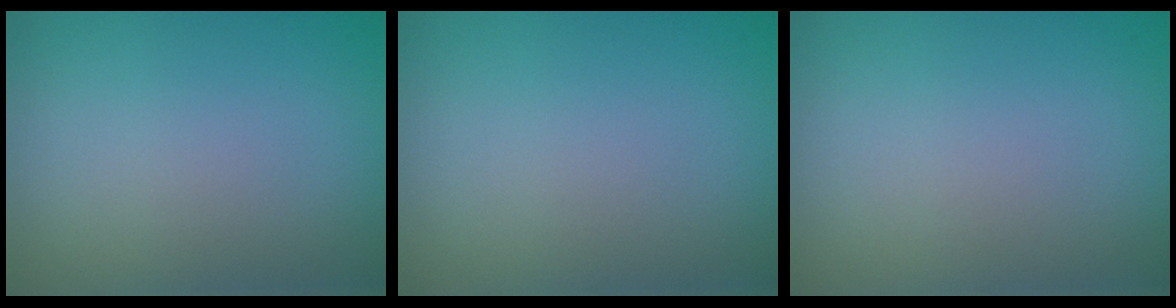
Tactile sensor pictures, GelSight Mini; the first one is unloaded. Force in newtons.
{"total": 0.0}
{"total": 0.0}